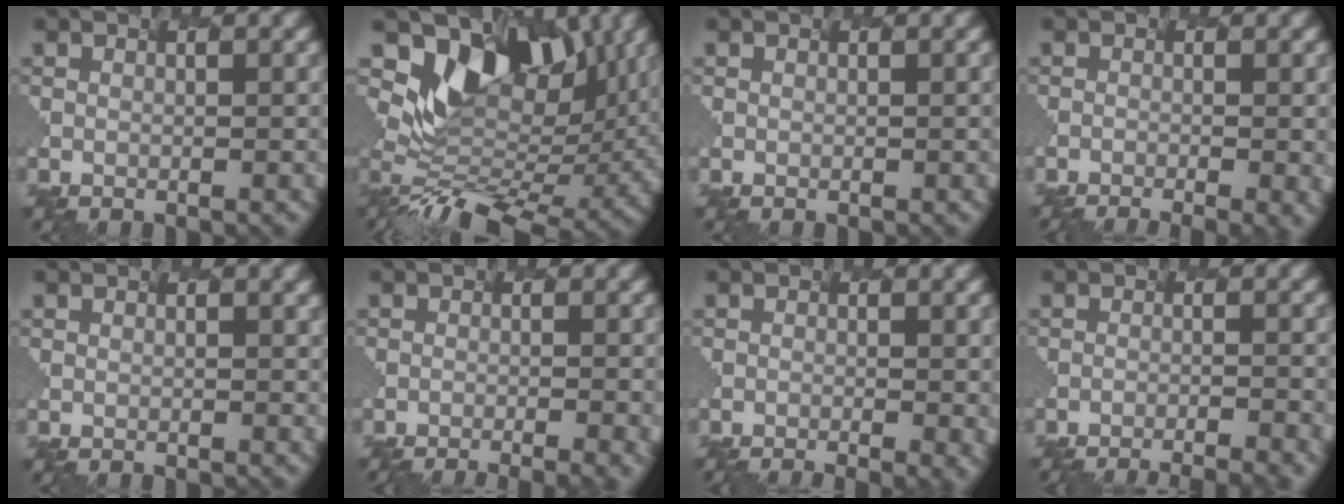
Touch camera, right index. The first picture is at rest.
{"total": 7.0, "force": [1.8, 4.5, 5.0], "torque": [-0.082, -0.014, 0.047]}
{"total": 0.0}
{"total": 5.0, "force": [-1.6, 1.8, 4.4], "torque": [-0.026, -0.006, 0.000]}
{"total": 0.5, "force": [0.0, -0.3, -0.5], "torque": [0.002, -0.004, 0.006]}
{"total": 5.5, "force": [-2.4, 2.0, 4.6], "torque": [-0.028, 0.002, -0.012]}
{"total": 4.5, "force": [-1.3, 1.6, 4.0], "torque": [-0.024, -0.005, 0.001]}
{"total": 6.4, "force": [-4.7, 1.6, 4.1], "torque": [-0.026, 0.007, -0.043]}